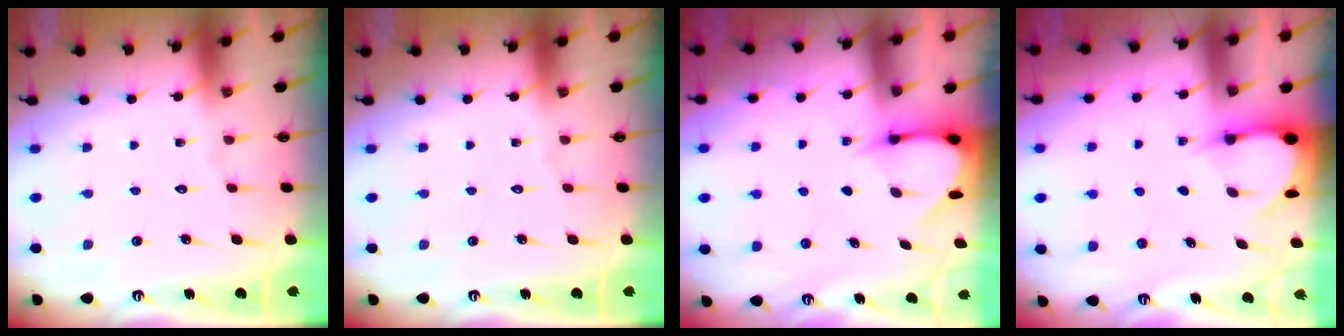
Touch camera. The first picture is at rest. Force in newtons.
{"total": 0.0}
{"total": 3.9, "press": 3.9, "slide": 0.3}
{"total": 3.5, "press": 3.5, "slide": 0.3}